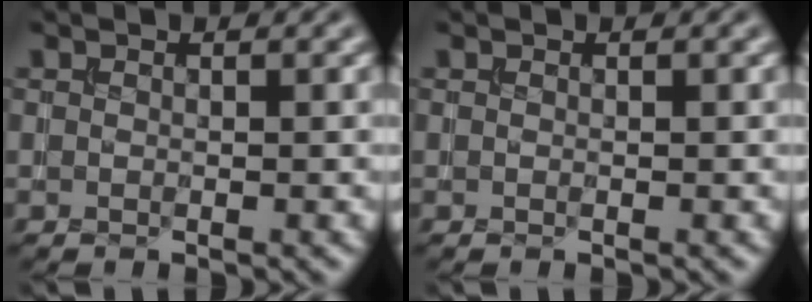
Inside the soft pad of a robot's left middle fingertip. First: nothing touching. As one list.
[{"total": 0.0}]